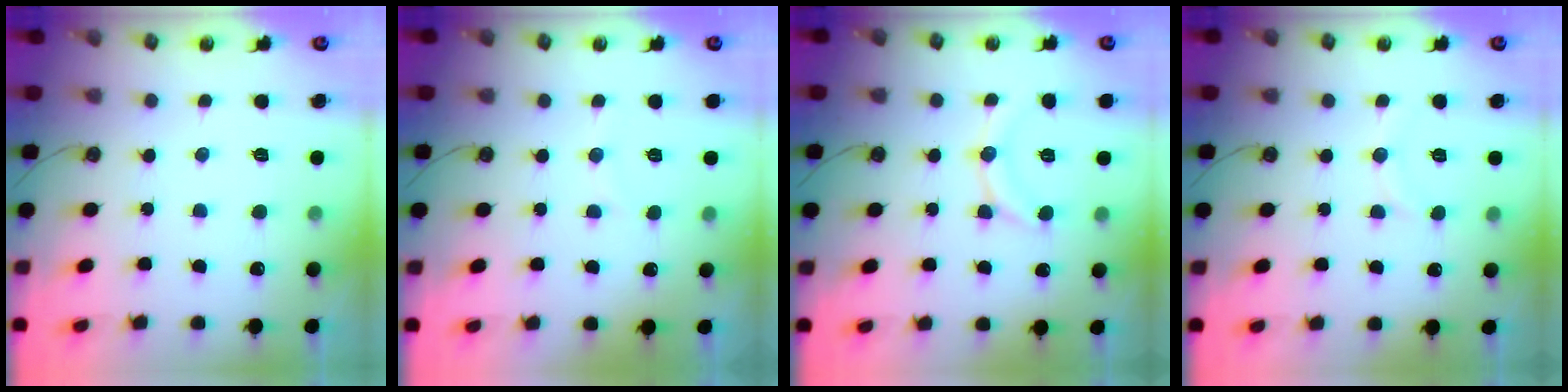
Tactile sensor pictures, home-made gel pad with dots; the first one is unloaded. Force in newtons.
{"total": 3.5, "press": 3.5, "slide": 0.4}
{"total": 10.1, "press": 10.1, "slide": 0.7}
{"total": 6.8, "press": 6.8, "slide": 0.5}